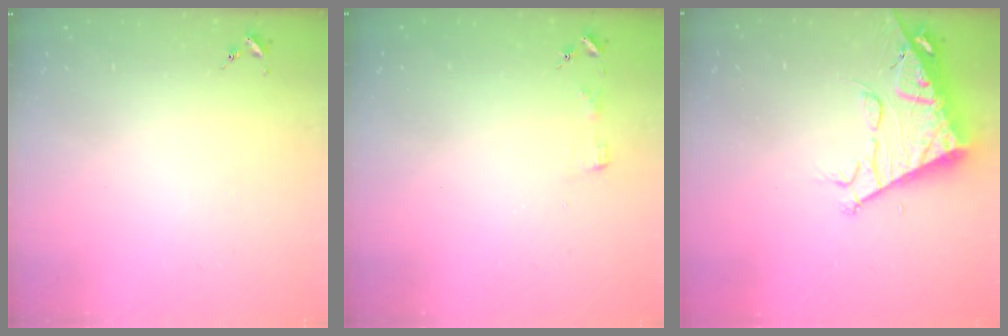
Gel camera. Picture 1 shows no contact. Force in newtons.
{"total": 3.4, "press": 3.3, "slide": 0.4}
{"total": 13.9, "press": 13.8, "slide": 1.4}